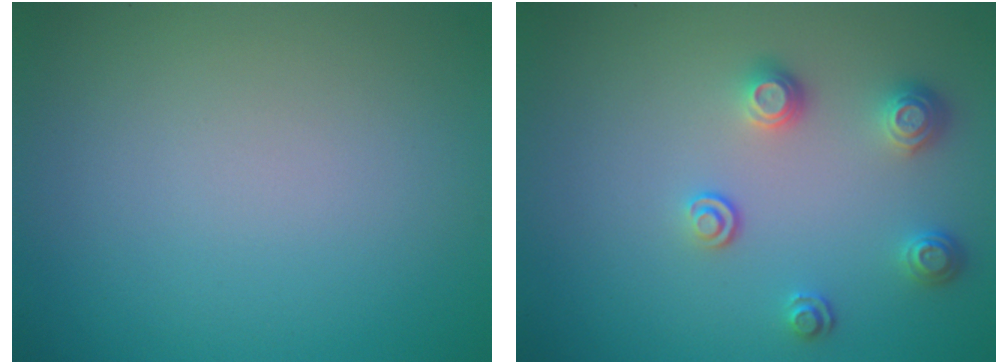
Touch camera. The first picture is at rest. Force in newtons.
{"total": 2.5, "press": 2.3, "slide": 0.9}